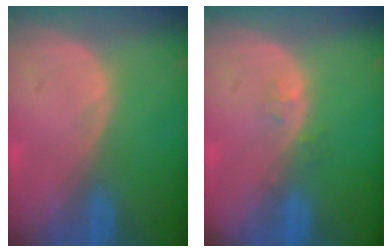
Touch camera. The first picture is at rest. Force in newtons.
{"total": 1.2, "press": 1.2, "slide": 0.1}